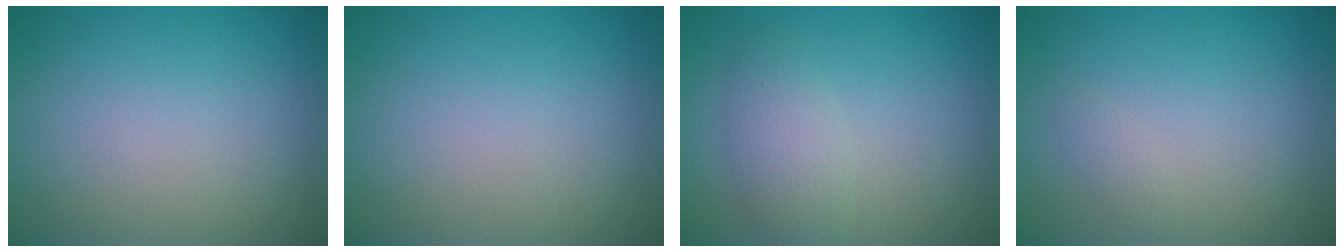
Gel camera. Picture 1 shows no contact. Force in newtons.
{"total": 0.0}
{"total": 2.7, "press": 2.7, "slide": 0.0}
{"total": 0.7, "press": 0.7, "slide": 0.0}